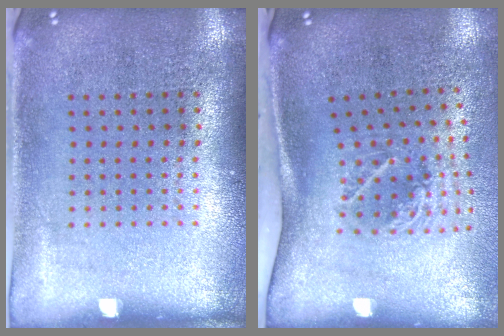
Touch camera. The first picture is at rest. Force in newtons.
{"total": 2.1, "press": 1.3, "slide": 1.6}